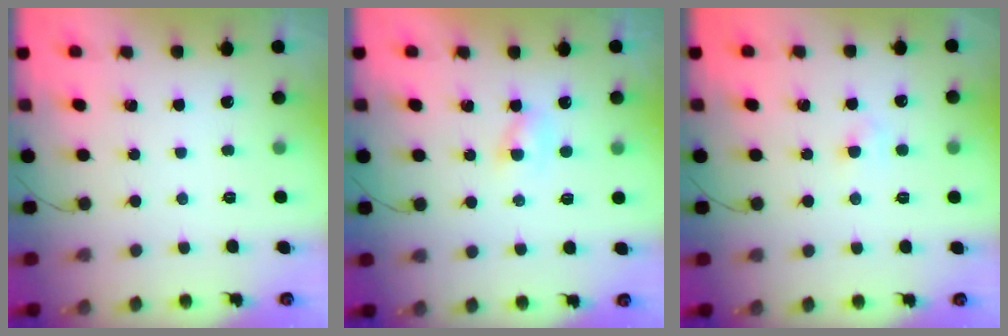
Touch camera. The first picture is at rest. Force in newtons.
{"total": 1.7, "press": 1.5, "slide": 0.8}
{"total": 2.8, "press": 2.6, "slide": 0.9}